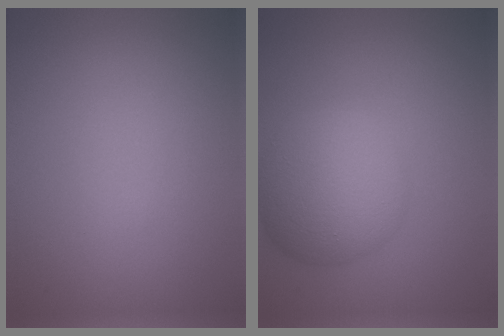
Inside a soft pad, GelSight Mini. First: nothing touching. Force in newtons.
{"total": 7.2, "press": 7.2, "slide": 0.2}